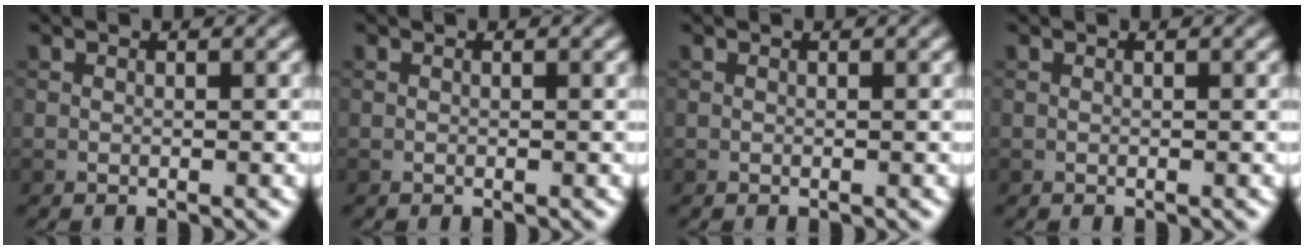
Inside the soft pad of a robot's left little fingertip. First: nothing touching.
{"total": 0.0}
{"total": 0.0}
{"total": 0.0}